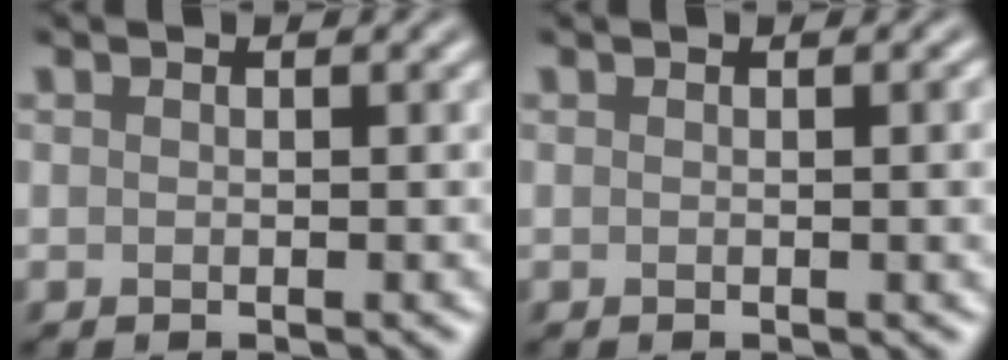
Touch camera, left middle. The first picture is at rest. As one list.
[{"total": 1.9, "force": [0.1, 0.5, 1.8], "torque": [-0.017, 0.003, -0.002]}]